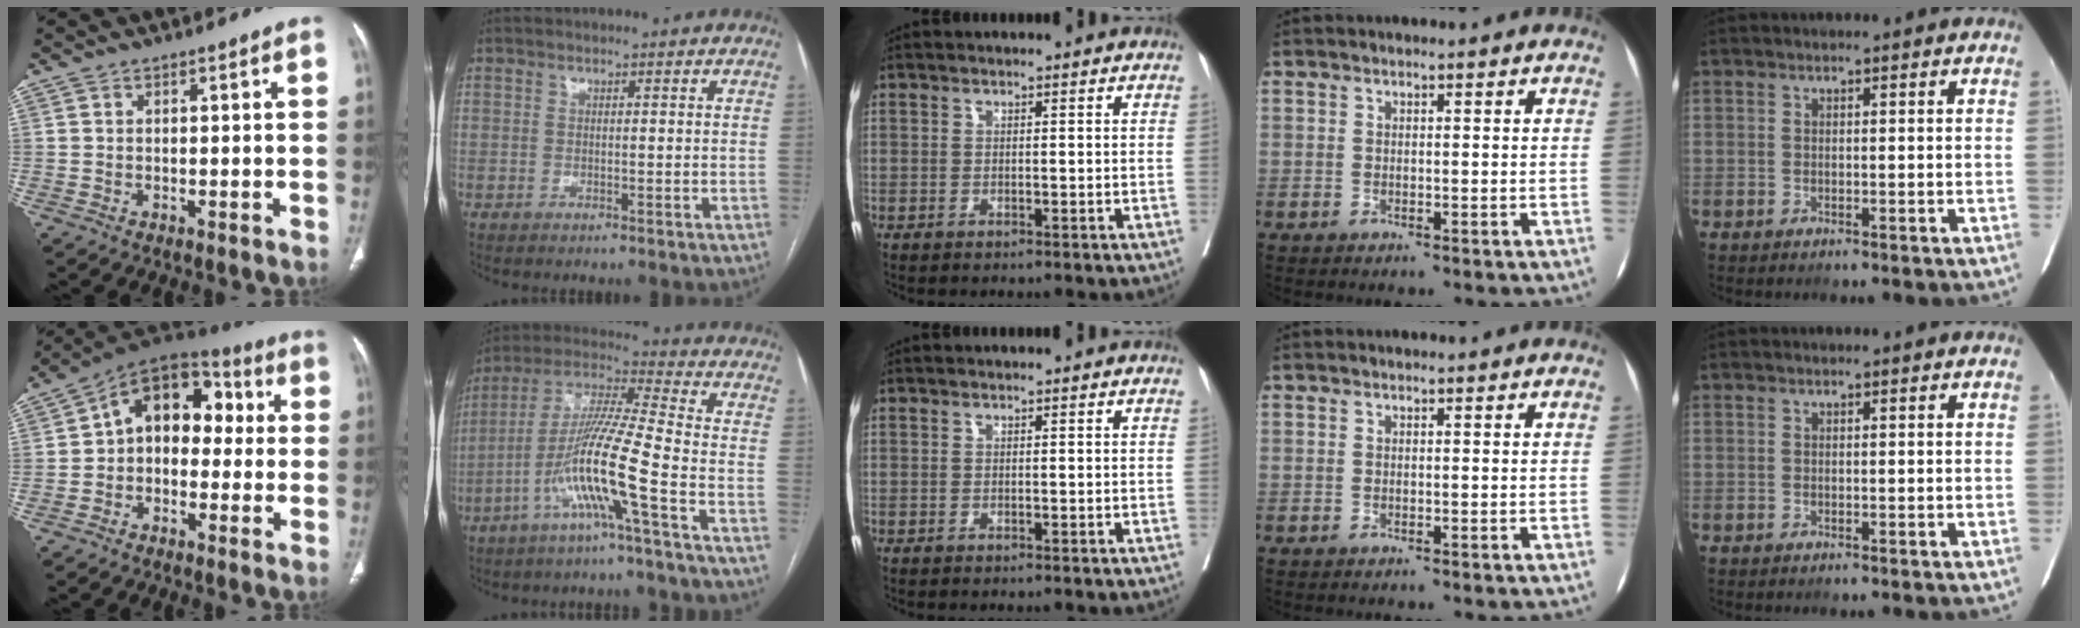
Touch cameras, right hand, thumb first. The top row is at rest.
{"thumb": {"total": 13.5, "force": [0.6, 9.5, 9.6], "torque": [-0.091, 0.049, -0.010]}, "index": {"total": 13.5, "force": [-5.4, -1.2, 12.3], "torque": [-0.242, 0.003, -0.108]}}